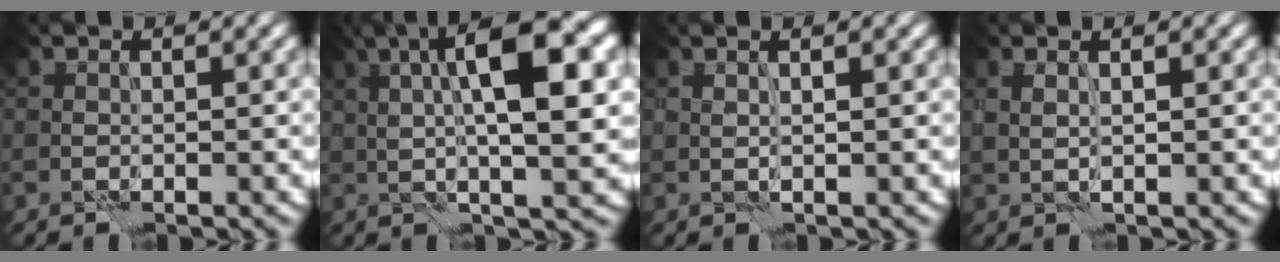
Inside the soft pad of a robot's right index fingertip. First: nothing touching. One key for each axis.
{"total": 10.6, "fx": 2.6, "fy": 2.4, "fz": 10.0, "tx": -0.144, "ty": 0.012, "tz": 0.041}
{"total": 1.2, "fx": 0.9, "fy": -0.1, "fz": 0.8, "tx": -0.009, "ty": -0.008, "tz": 0.010}
{"total": 1.2, "fx": 0.9, "fy": 0.1, "fz": 0.8, "tx": -0.016, "ty": -0.005, "tz": 0.018}